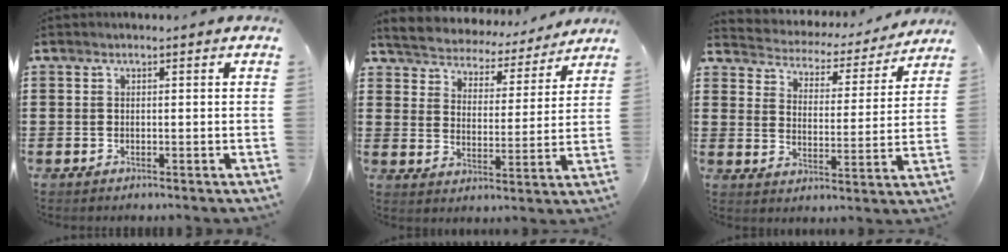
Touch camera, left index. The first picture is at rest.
{"total": 4.0, "force": [3.9, 0.3, -0.6], "torque": [-0.015, -0.035, 0.061]}
{"total": 3.1, "force": [3.1, 0.5, -0.1], "torque": [-0.022, -0.030, 0.043]}